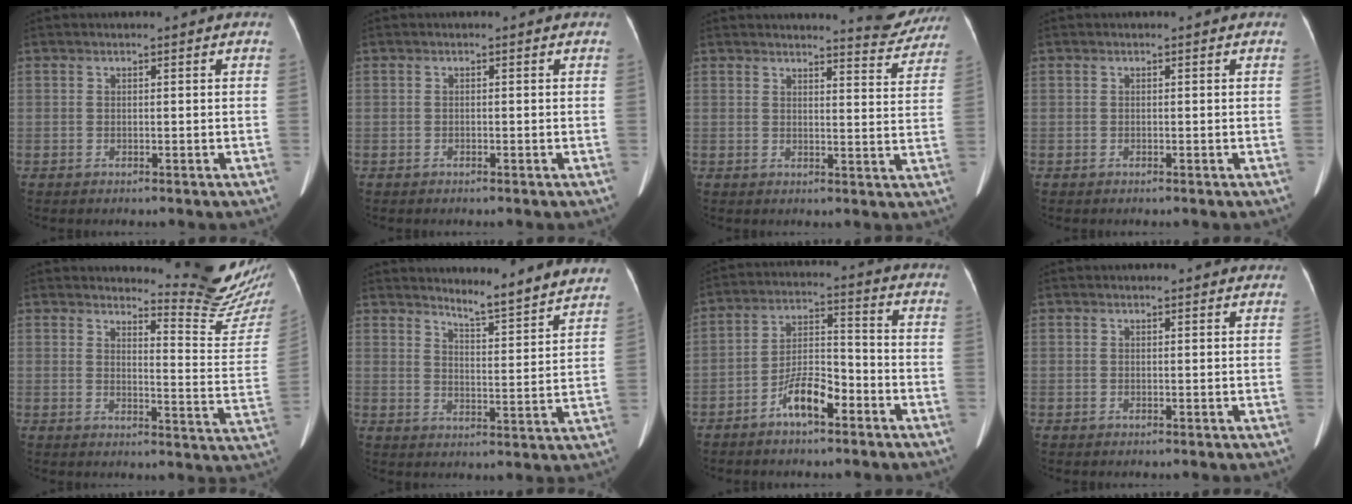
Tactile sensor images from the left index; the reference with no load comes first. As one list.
[{"total": 0.0}, {"total": 7.0, "force": [6.9, 0.7, 0.8], "torque": [-0.004, -0.028, 0.070]}, {"total": 0.0}, {"total": 11.8, "force": [11.6, -1.4, 1.3], "torque": [-0.014, -0.112, 0.133]}, {"total": 11.2, "force": [10.8, 0.0, 2.8], "torque": [-0.040, -0.031, 0.132]}, {"total": 7.6, "force": [-4.6, 2.4, 5.6], "torque": [-0.111, 0.013, -0.083]}, {"total": 2.3, "force": [2.2, 0.6, 0.6], "torque": [-0.012, 0.008, 0.017]}]